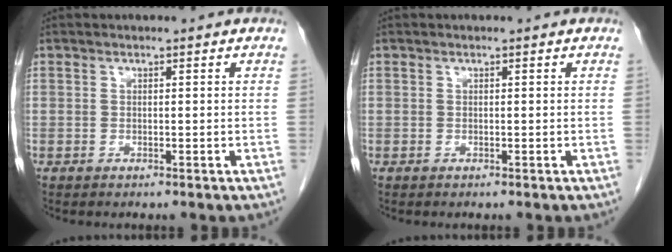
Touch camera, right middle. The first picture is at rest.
{"total": 0.0}